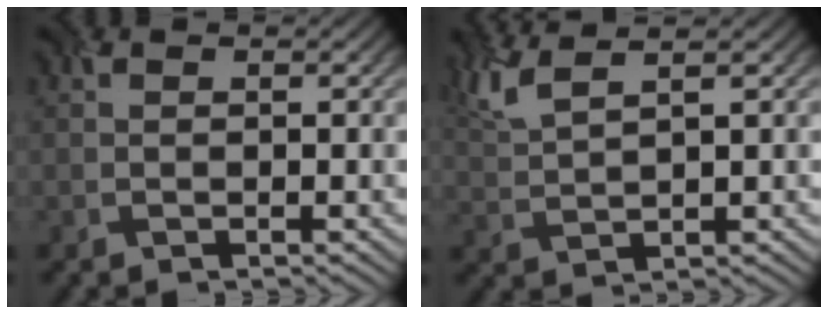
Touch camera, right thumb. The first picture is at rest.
{"total": 4.5, "force": [3.1, 0.7, 3.2], "torque": [-0.080, 0.011, 0.072]}